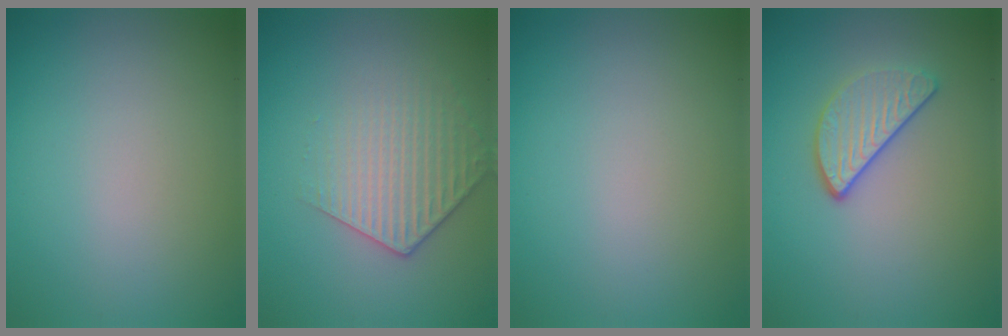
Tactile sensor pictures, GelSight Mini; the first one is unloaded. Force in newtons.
{"total": 3.1, "press": 3.0, "slide": 1.0}
{"total": 0.0}
{"total": 3.0, "press": 2.5, "slide": 1.6}